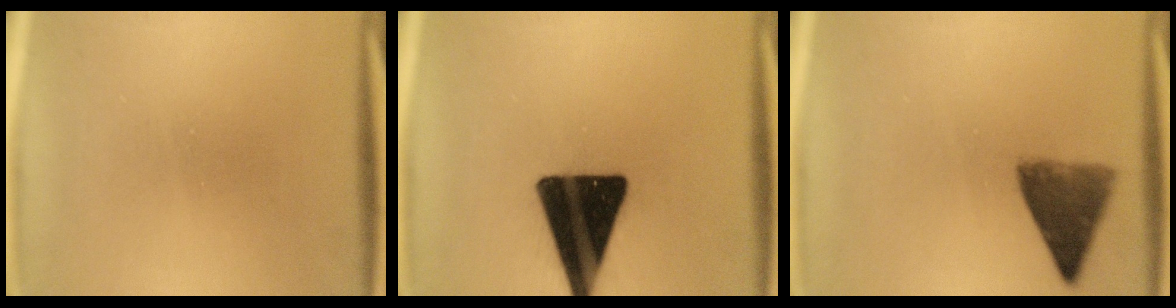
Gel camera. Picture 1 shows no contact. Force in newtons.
{"total": 18.3}
{"total": 6.7}